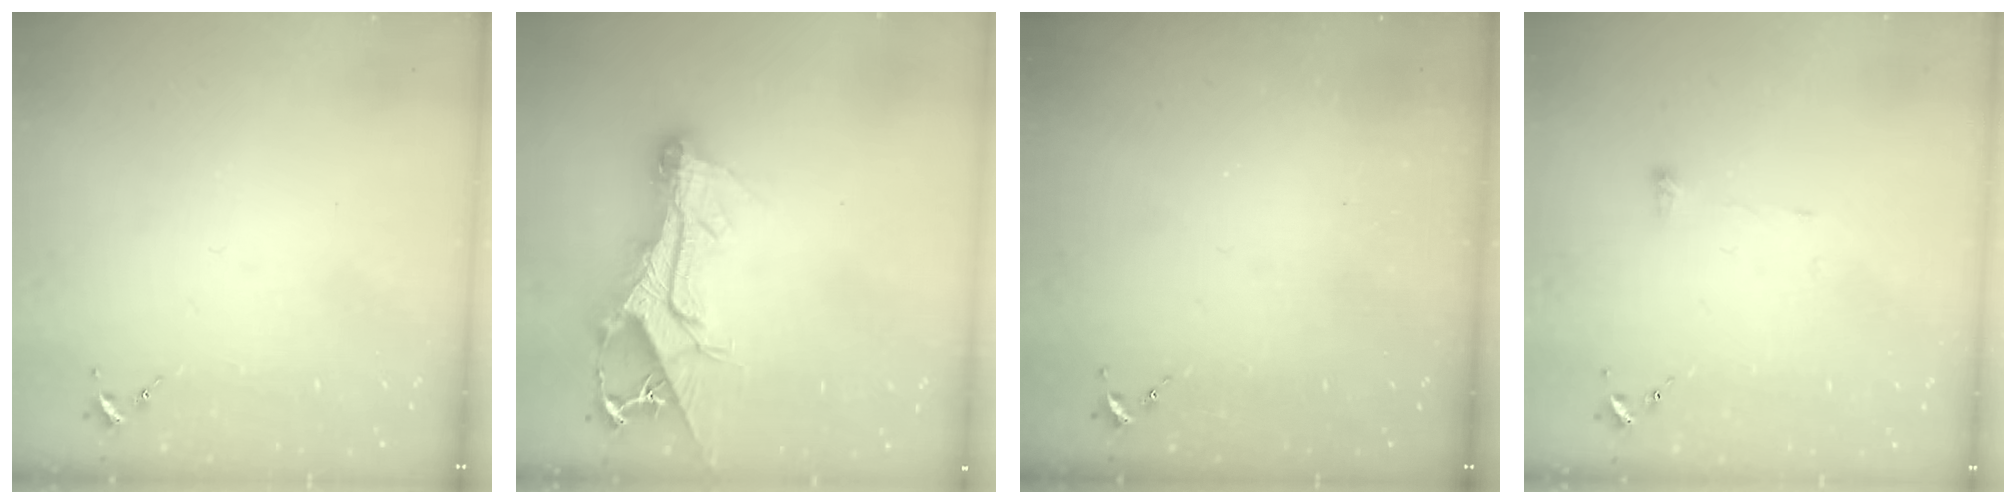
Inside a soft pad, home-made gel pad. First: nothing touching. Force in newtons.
{"total": 16.2, "press": 16.1, "slide": 1.6}
{"total": 0.0}
{"total": 3.3, "press": 3.2, "slide": 0.4}